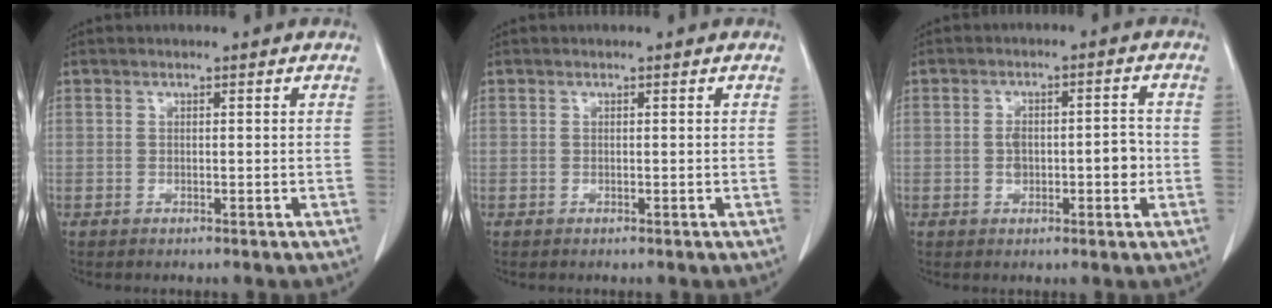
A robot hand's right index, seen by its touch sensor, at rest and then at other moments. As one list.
[{"total": 0.0}, {"total": 5.3, "force": [-0.8, 2.4, 4.6], "torque": [-0.078, 0.013, -0.010]}]